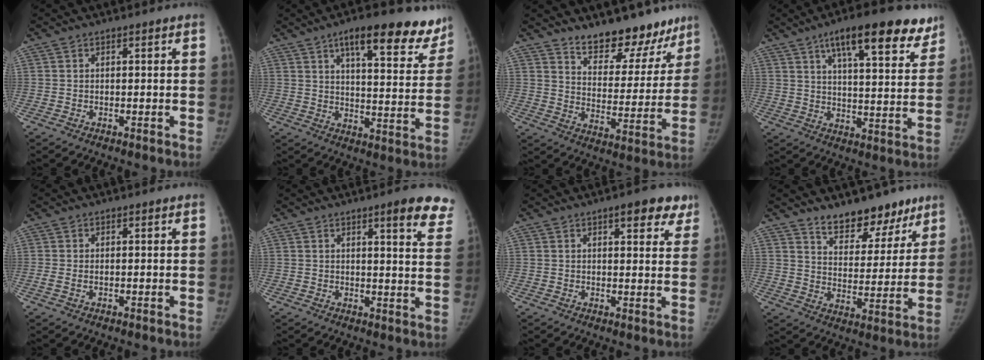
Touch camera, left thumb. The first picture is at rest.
{"total": 18.5, "force": [12.8, 6.4, 11.7], "torque": [-0.104, -0.049, 0.166]}
{"total": 16.1, "force": [13.2, 7.0, 5.9], "torque": [-0.017, -0.100, 0.190]}
{"total": 18.5, "force": [11.6, 5.9, 13.1], "torque": [-0.151, -0.033, 0.170]}
{"total": 1.3, "force": [-0.2, 0.8, 1.0], "torque": [-0.027, 0.003, -0.002]}
{"total": 10.7, "force": [7.5, 2.0, 7.3], "torque": [-0.060, -0.034, 0.075]}
{"total": 8.1, "force": [5.2, 3.2, 5.4], "torque": [-0.034, -0.021, 0.063]}
{"total": 12.8, "force": [9.9, 6.2, 5.3], "torque": [-0.025, -0.067, 0.157]}